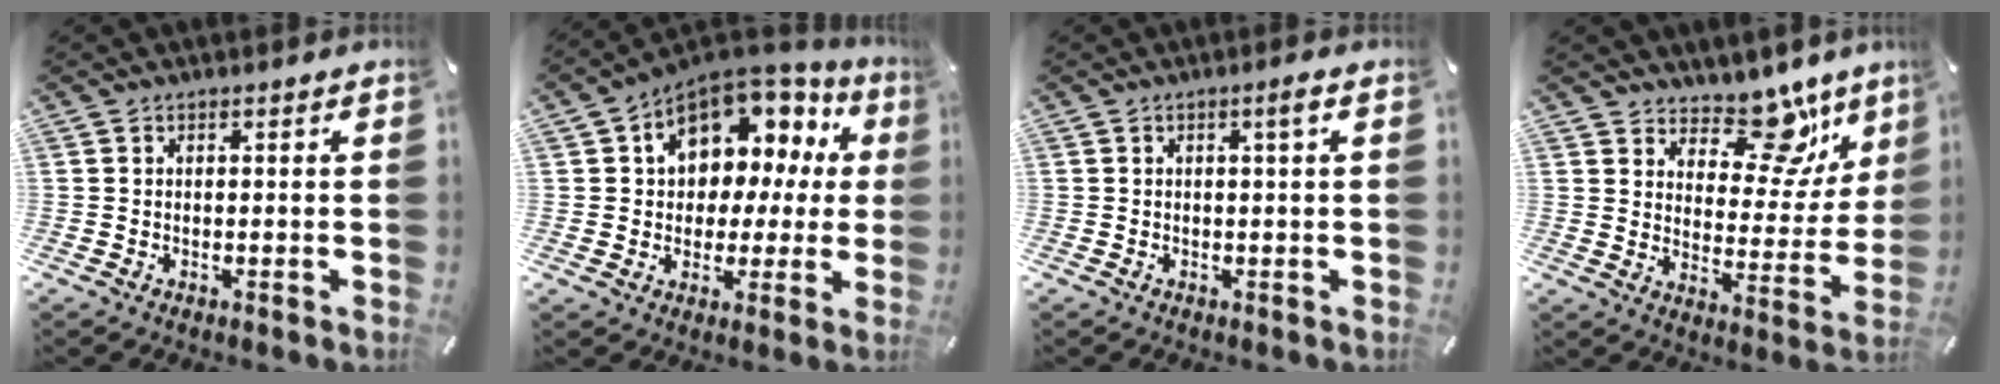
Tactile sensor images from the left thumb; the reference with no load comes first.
{"total": 11.9, "force": [4.7, 9.1, 6.0], "torque": [-0.087, -0.038, 0.087]}
{"total": 1.9, "force": [0.3, -0.1, 1.9], "torque": [-0.038, -0.001, 0.005]}
{"total": 14.0, "force": [10.2, 7.6, 5.9], "torque": [-0.073, -0.091, 0.181]}